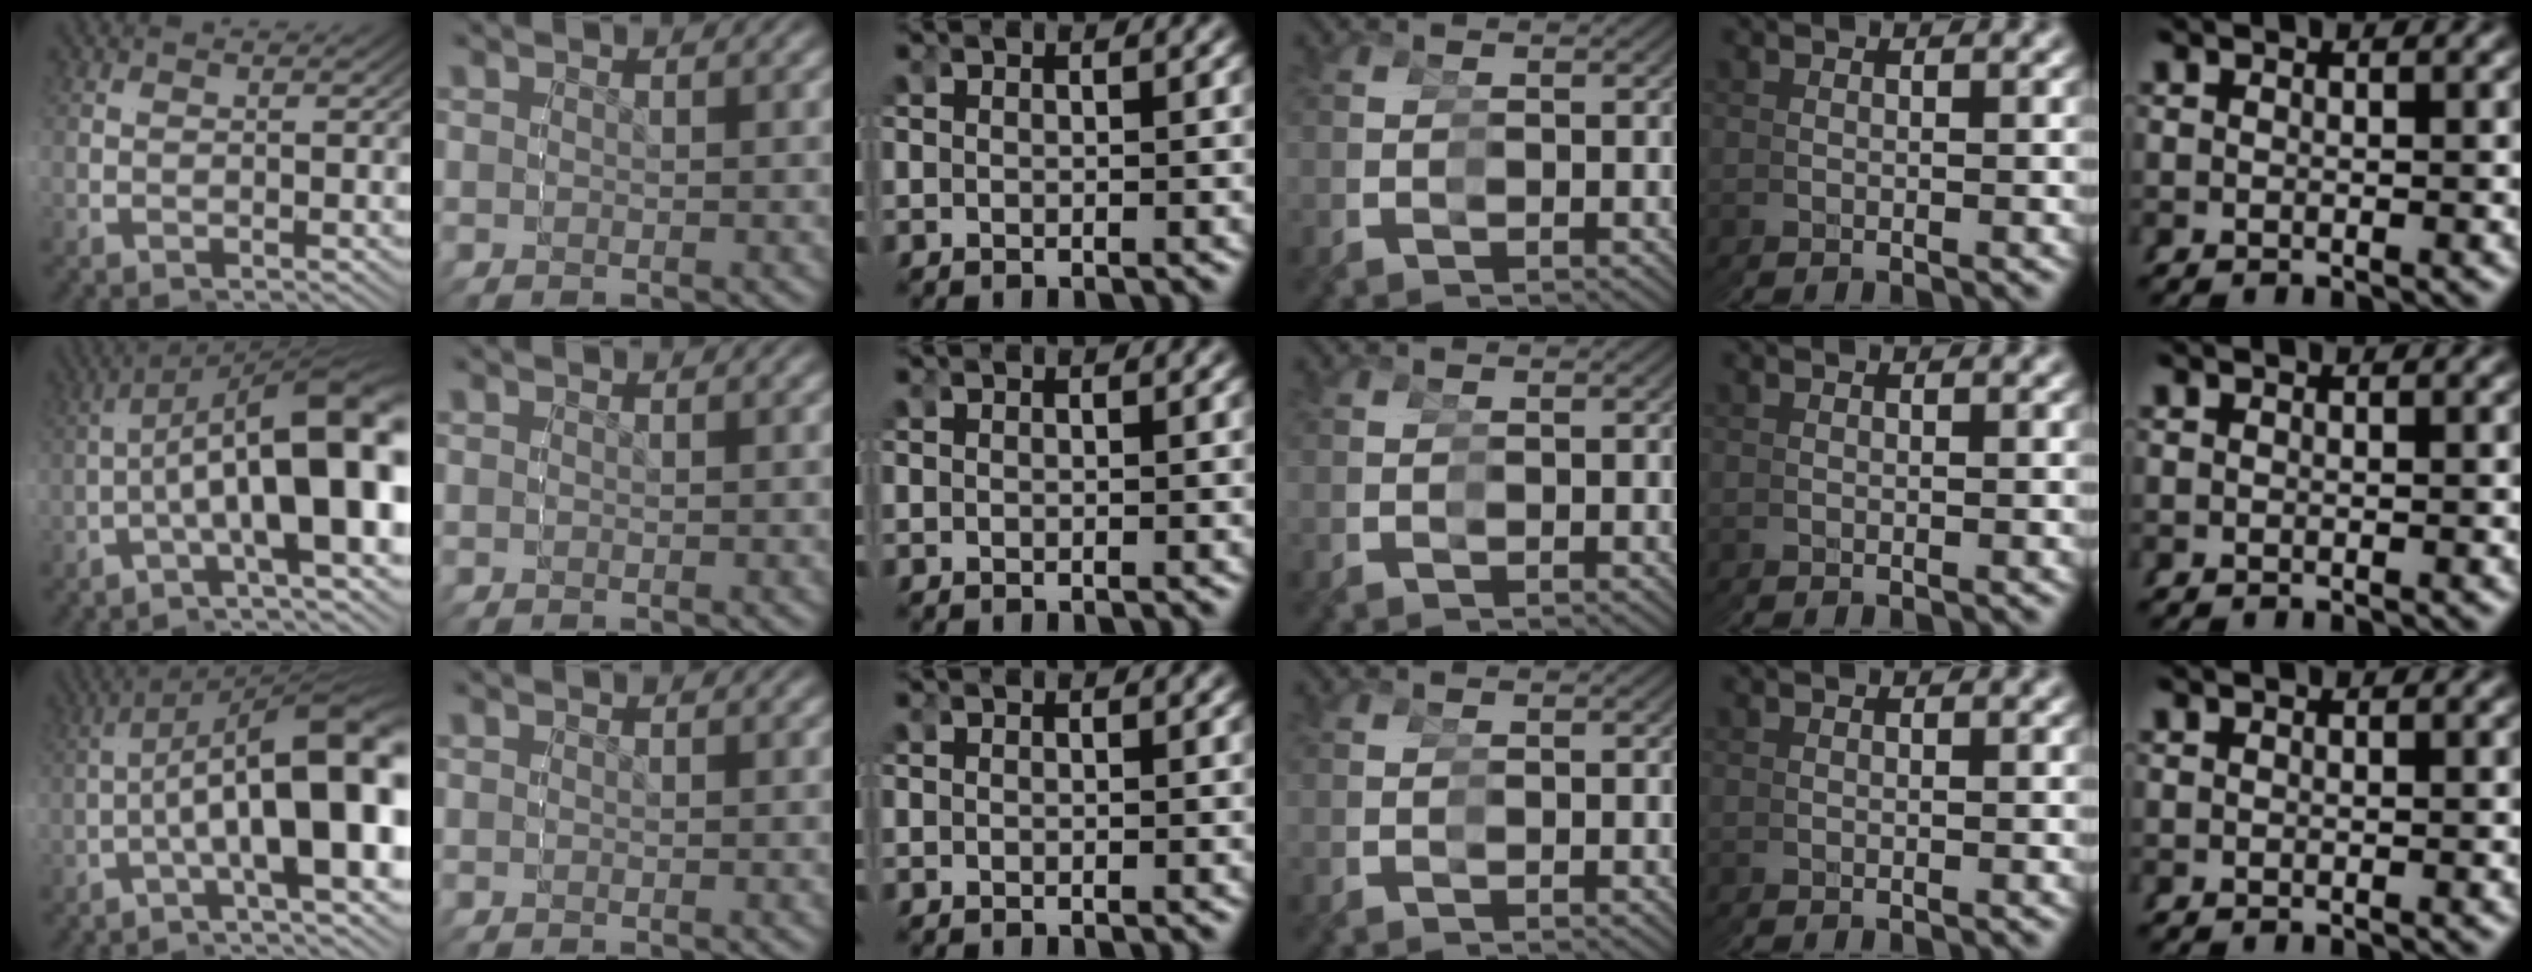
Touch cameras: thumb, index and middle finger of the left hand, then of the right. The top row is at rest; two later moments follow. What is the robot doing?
{"motion": "grasp_and_lifting", "object": "cubes"}